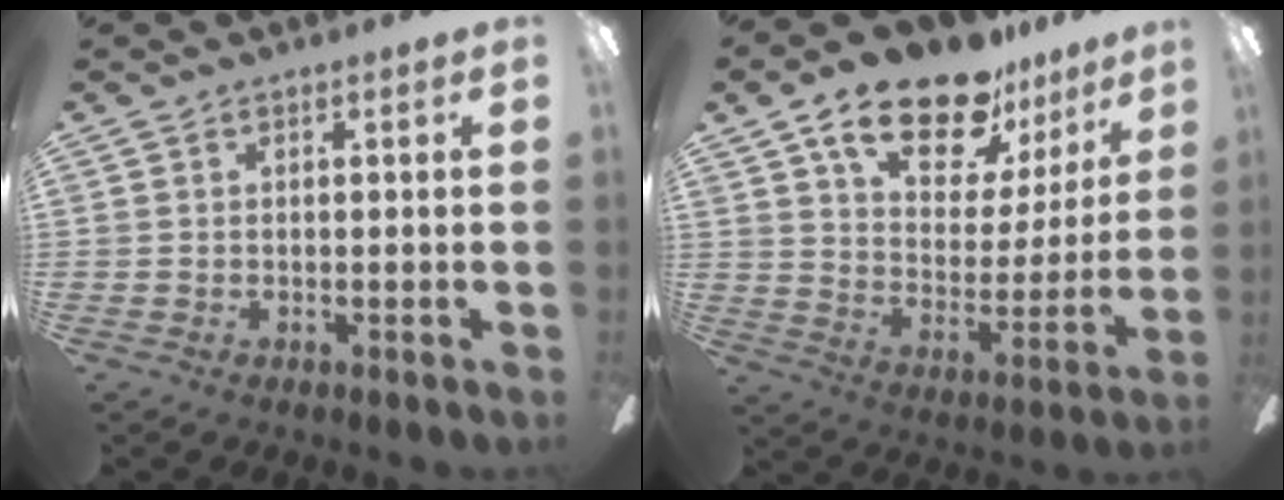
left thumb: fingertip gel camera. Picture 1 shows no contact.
{"total": 19.1, "force": [13.6, 8.6, 10.3], "torque": [-0.172, -0.075, 0.235]}